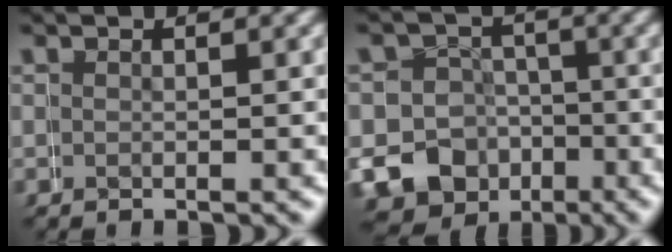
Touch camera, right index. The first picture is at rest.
{"total": 12.8, "force": [-4.6, 11.9, 0.7], "torque": [-0.031, -0.060, -0.078]}